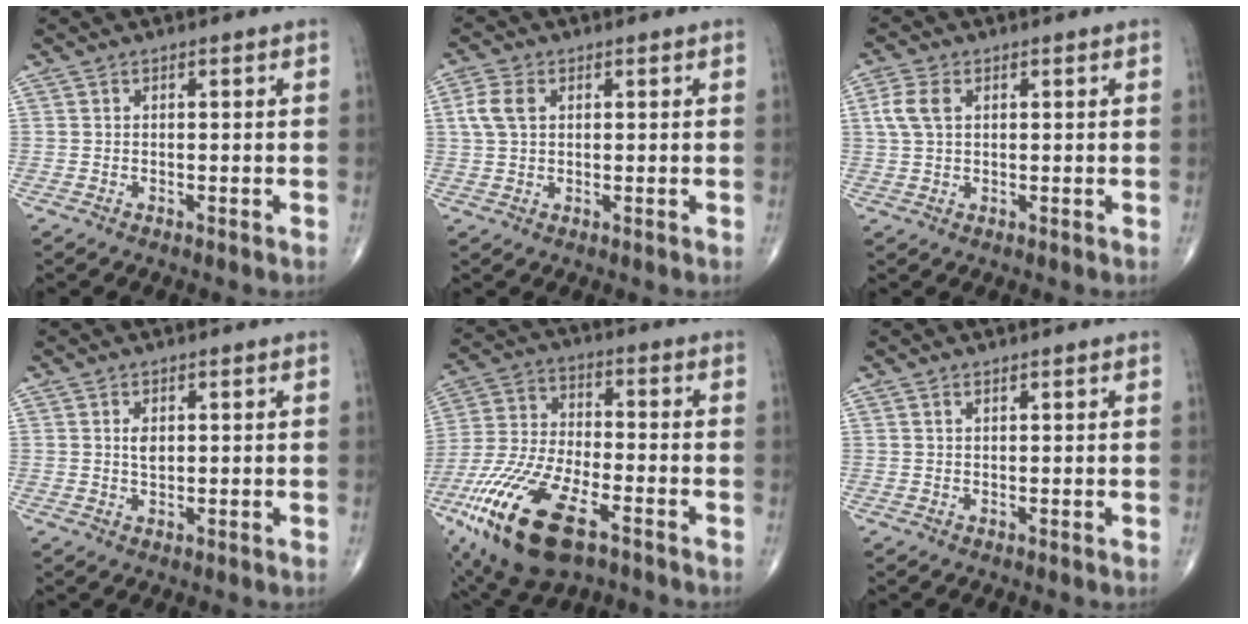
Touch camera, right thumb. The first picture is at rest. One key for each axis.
{"total": 4.7, "fx": 1.2, "fy": 3.1, "fz": 3.3, "tx": -0.075, "ty": 0.007, "tz": 0.023}
{"total": 4.6, "fx": 1.3, "fy": 2.9, "fz": 3.4, "tx": -0.081, "ty": 0.008, "tz": 0.024}
{"total": 2.2, "fx": 0.6, "fy": 1.2, "fz": 1.7, "tx": -0.027, "ty": -0.005, "tz": 0.013}
{"total": 21.3, "fx": -10.6, "fy": 9.0, "fz": 16.2, "tx": -0.357, "ty": 0.010, "tz": -0.192}
{"total": 0.6, "fx": 0.5, "fy": 0.2, "fz": 0.3, "tx": -0.006, "ty": -0.004, "tz": 0.008}